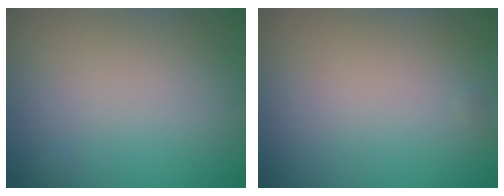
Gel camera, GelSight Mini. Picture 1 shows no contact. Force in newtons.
{"total": 0.0}